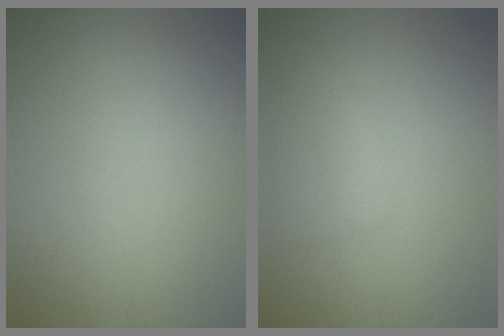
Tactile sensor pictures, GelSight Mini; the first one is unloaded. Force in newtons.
{"total": 1.8, "press": 1.8, "slide": 0.0}